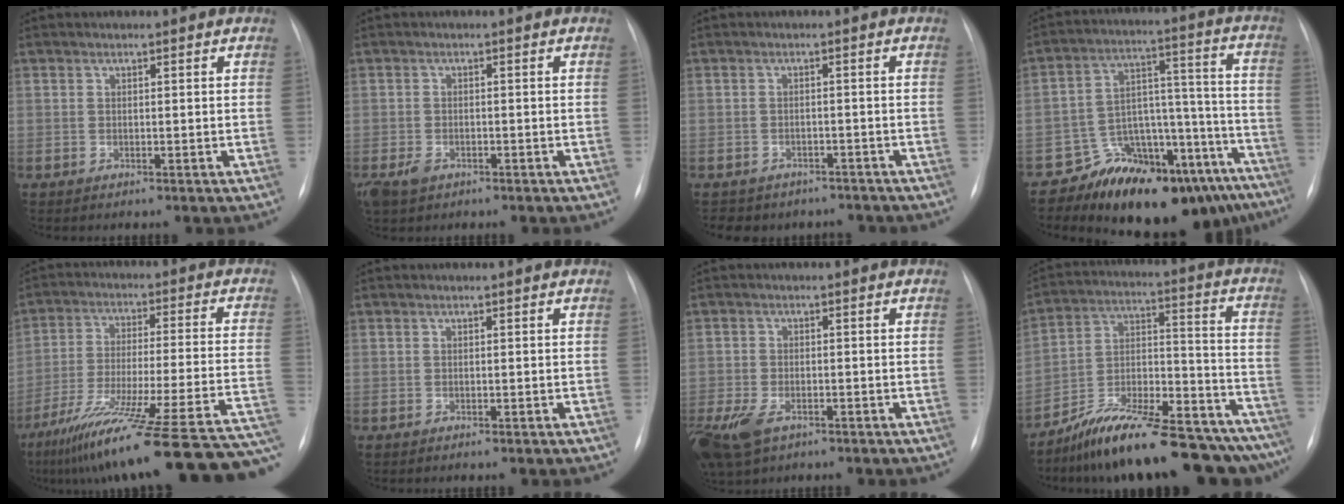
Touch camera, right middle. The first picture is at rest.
{"total": 3.5, "force": [-2.1, 2.3, 1.7], "torque": [-0.038, -0.004, -0.029]}
{"total": 9.1, "force": [-7.6, 4.6, 1.8], "torque": [-0.029, 0.009, -0.086]}
{"total": 19.7, "force": [-15.1, 7.8, 9.9], "torque": [-0.077, 0.069, -0.215]}
{"total": 30.6, "force": [-23.5, 1.3, 19.6], "torque": [-0.219, -0.030, -0.341]}
{"total": 0.0}
{"total": 11.8, "force": [-6.3, 7.2, 6.9], "torque": [-0.185, -0.015, -0.102]}
{"total": 26.0, "force": [-22.1, 4.9, 12.6], "torque": [-0.137, 0.031, -0.333]}